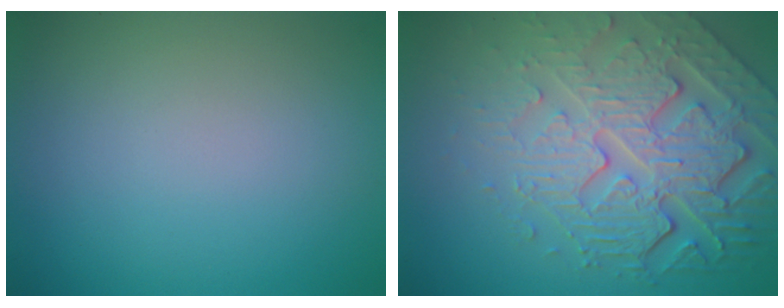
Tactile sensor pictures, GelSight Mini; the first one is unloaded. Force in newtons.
{"total": 8.3, "press": 5.8, "slide": 6.0}